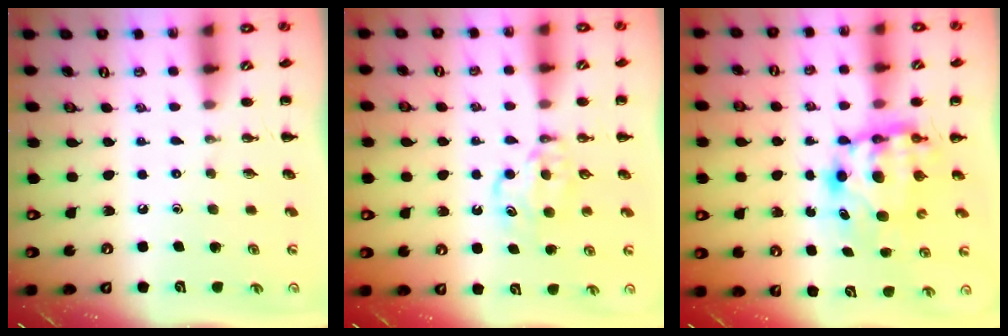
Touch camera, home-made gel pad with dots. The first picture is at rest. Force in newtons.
{"total": 6.5, "press": 6.5, "slide": 0.6}
{"total": 6.5, "press": 6.3, "slide": 1.8}